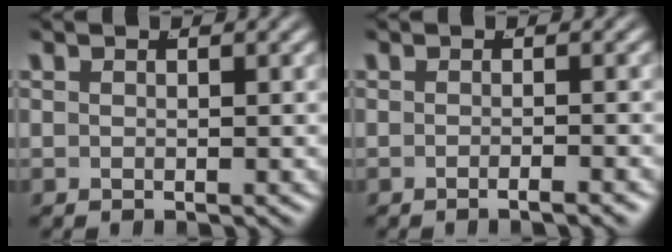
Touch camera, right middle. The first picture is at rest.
{"total": 1.3, "force": [-1.1, -0.3, 0.6], "torque": [-0.010, 0.004, -0.022]}